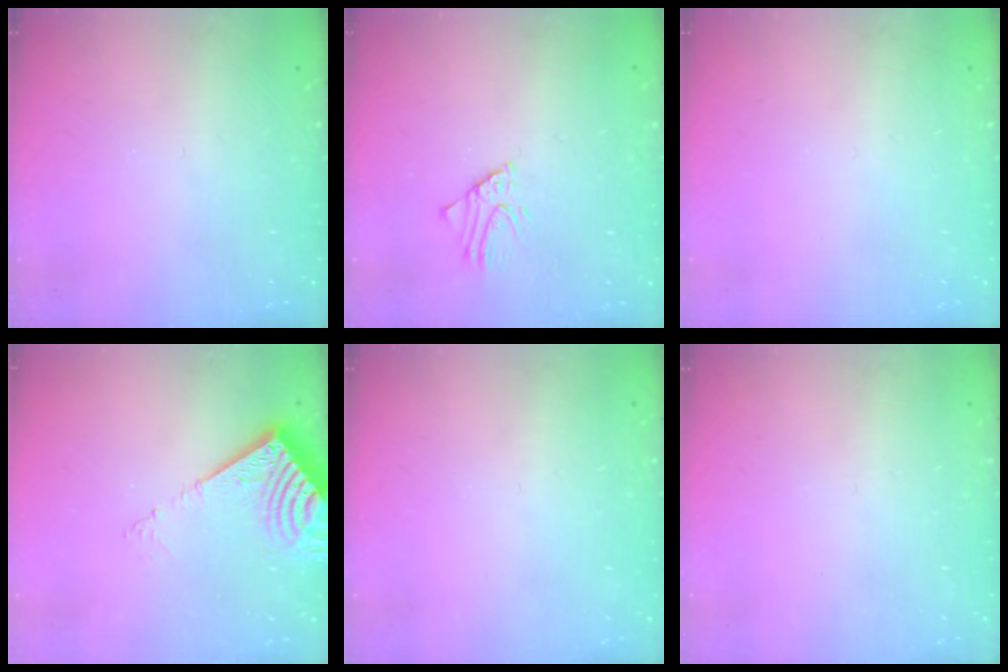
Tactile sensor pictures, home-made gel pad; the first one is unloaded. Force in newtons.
{"total": 1.5, "press": 1.5, "slide": 0.1}
{"total": 0.0}
{"total": 9.4, "press": 9.4, "slide": 1.2}
{"total": 0.0}
{"total": 0.0}